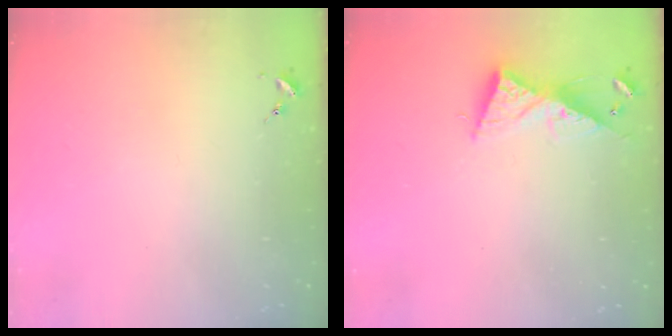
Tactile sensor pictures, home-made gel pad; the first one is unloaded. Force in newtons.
{"total": 9.1, "press": 9.1, "slide": 0.4}